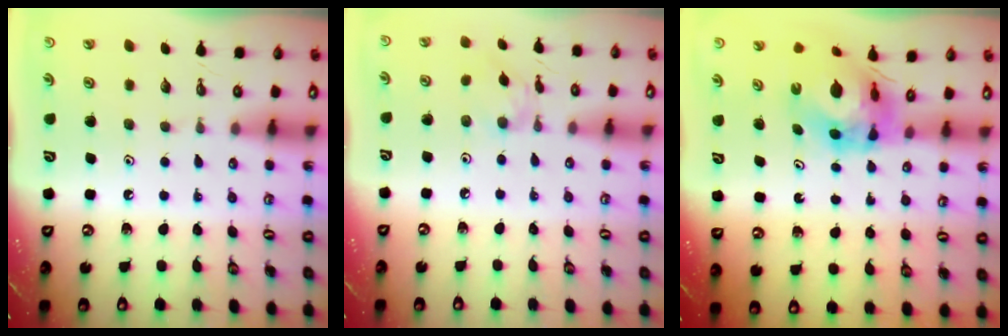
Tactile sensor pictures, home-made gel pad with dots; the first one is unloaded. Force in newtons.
{"total": 2.9, "press": 2.9, "slide": 0.2}
{"total": 7.1, "press": 7.0, "slide": 0.8}